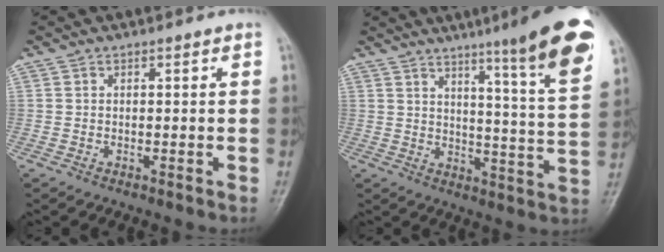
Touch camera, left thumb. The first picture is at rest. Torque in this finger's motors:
{"motor_torque": [1.05, 0.12, 1.44, -1.33, 0.22]}